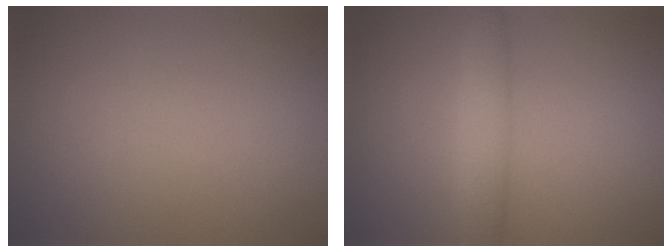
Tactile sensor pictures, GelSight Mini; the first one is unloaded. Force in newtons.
{"total": 2.6, "press": 2.6, "slide": 0.1}